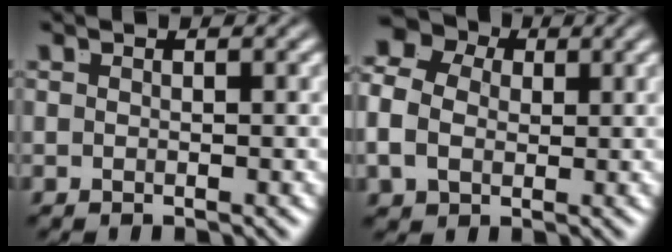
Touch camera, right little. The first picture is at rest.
{"total": 10.2, "force": [3.2, 8.3, 5.0], "torque": [-0.103, 0.009, 0.035]}